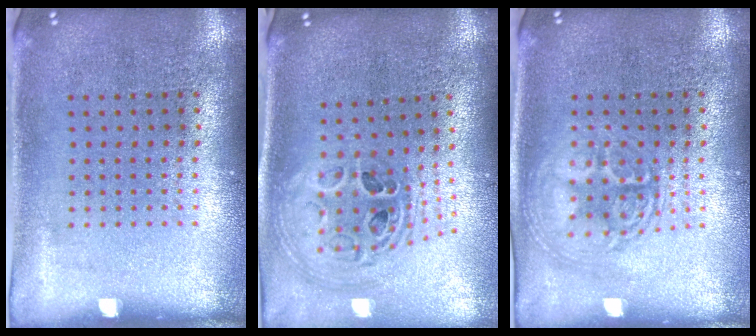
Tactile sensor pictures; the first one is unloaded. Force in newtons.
{"total": 1.5, "press": 1.4, "slide": 0.7}
{"total": 2.0, "press": 1.9, "slide": 0.3}